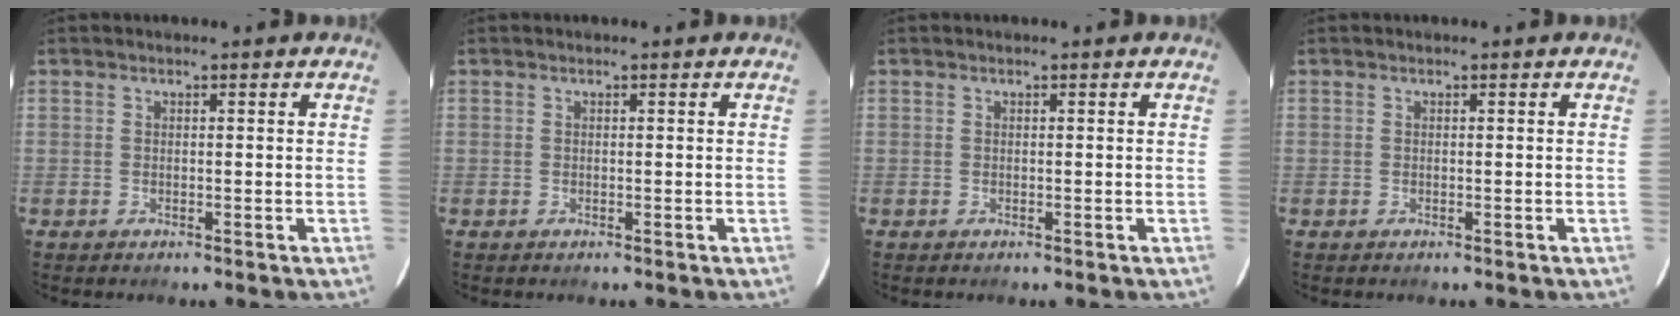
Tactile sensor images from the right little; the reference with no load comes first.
{"total": 0.0}
{"total": 0.0}
{"total": 0.0}